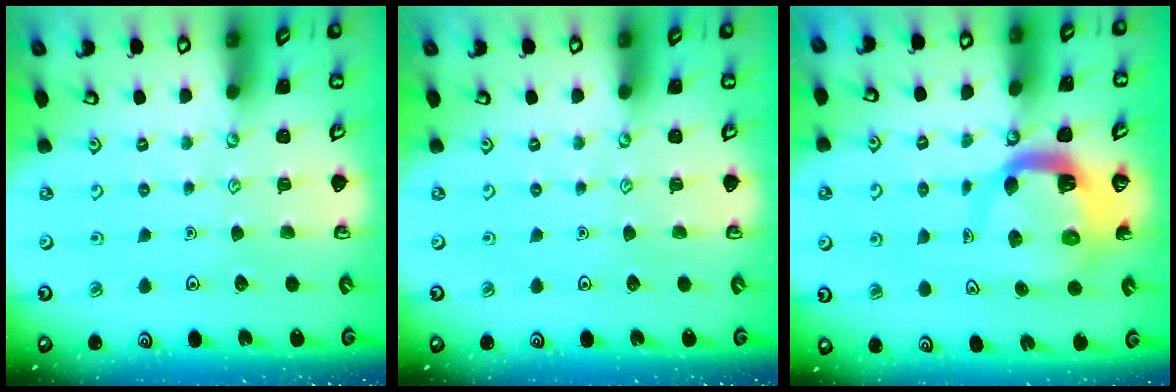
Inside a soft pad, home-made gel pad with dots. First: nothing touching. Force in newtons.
{"total": 0.0}
{"total": 8.0, "press": 7.9, "slide": 1.0}